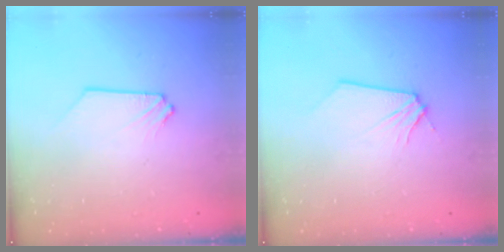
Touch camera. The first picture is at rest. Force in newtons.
{"total": 0.0}